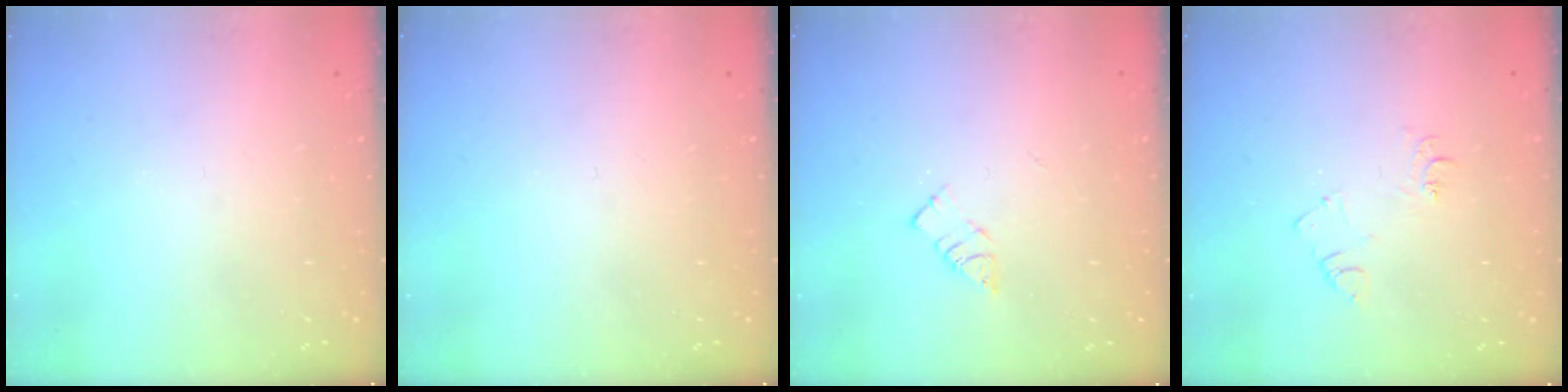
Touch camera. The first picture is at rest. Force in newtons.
{"total": 0.0}
{"total": 5.1, "press": 5.1, "slide": 0.2}
{"total": 6.7, "press": 6.7, "slide": 0.8}